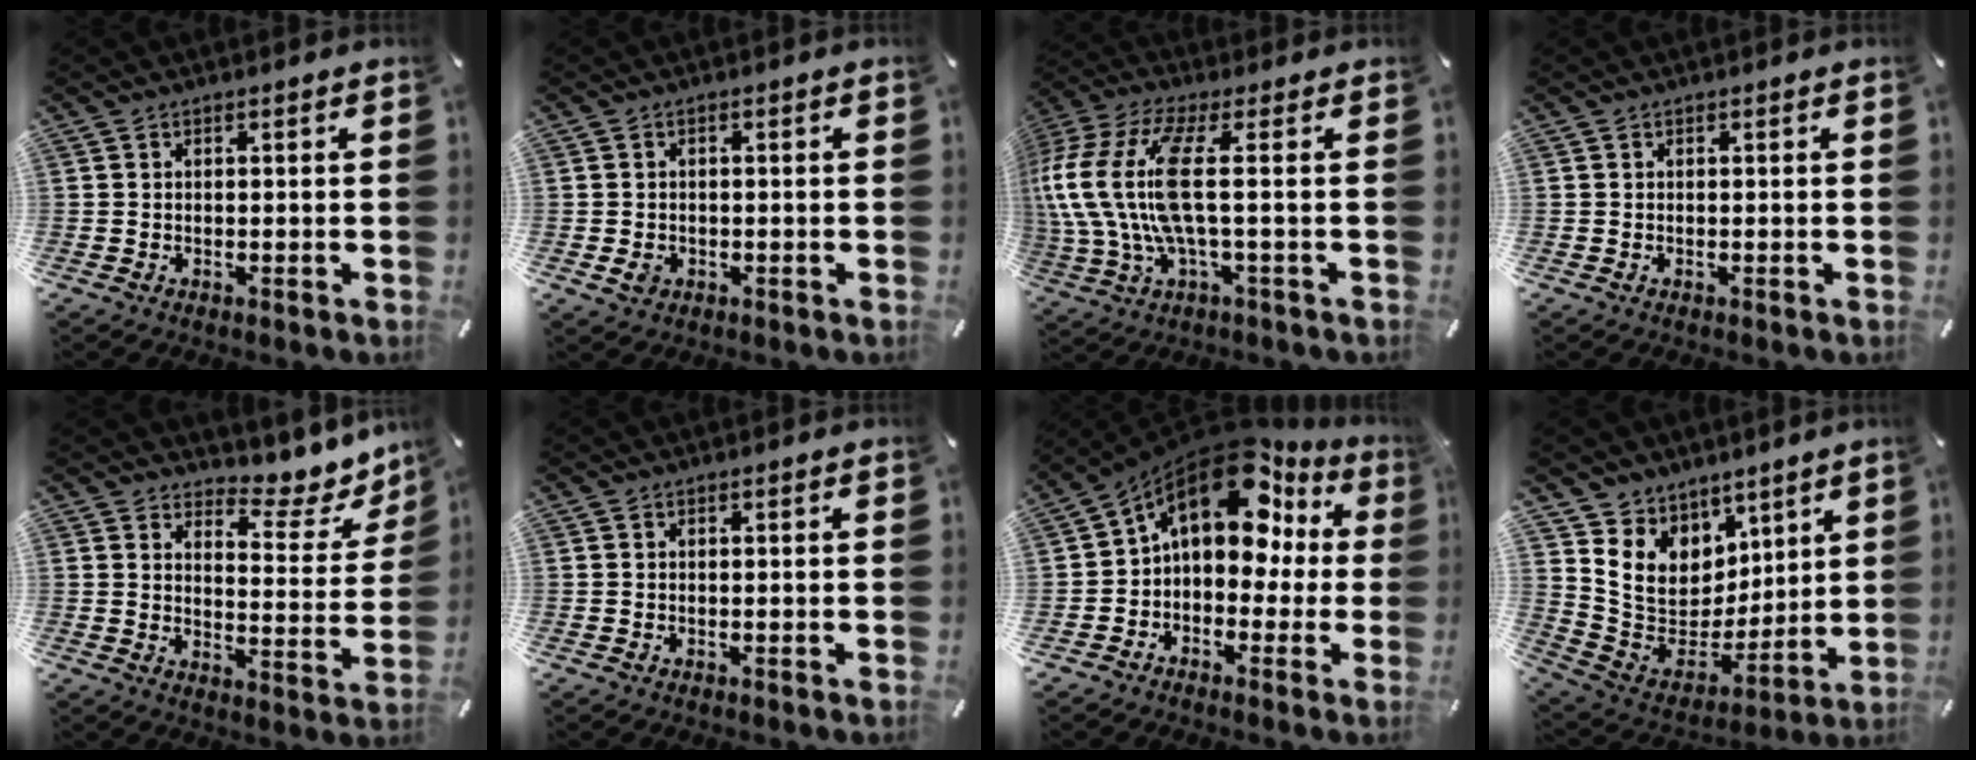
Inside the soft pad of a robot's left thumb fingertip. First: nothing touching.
{"total": 2.4, "force": [-0.6, 2.0, 1.2], "torque": [-0.027, 0.000, -0.013]}
{"total": 16.6, "force": [0.7, 5.1, 15.8], "torque": [-0.359, -0.024, 0.000]}
{"total": 0.0}
{"total": 9.0, "force": [7.4, 4.2, 3.0], "torque": [-0.024, -0.082, 0.122]}
{"total": 0.0}
{"total": 15.8, "force": [7.2, 9.7, 10.3], "torque": [-0.160, -0.043, 0.123]}
{"total": 12.1, "force": [5.6, 10.3, 3.0], "torque": [-0.069, -0.056, 0.121]}